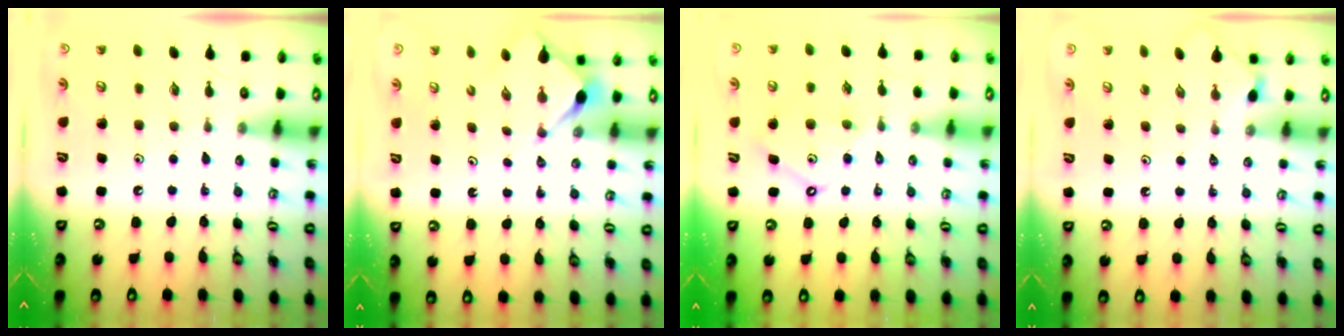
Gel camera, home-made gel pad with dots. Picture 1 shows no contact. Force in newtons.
{"total": 2.9, "press": 2.9, "slide": 0.3}
{"total": 9.2, "press": 9.2, "slide": 0.7}
{"total": 1.8, "press": 1.7, "slide": 0.4}